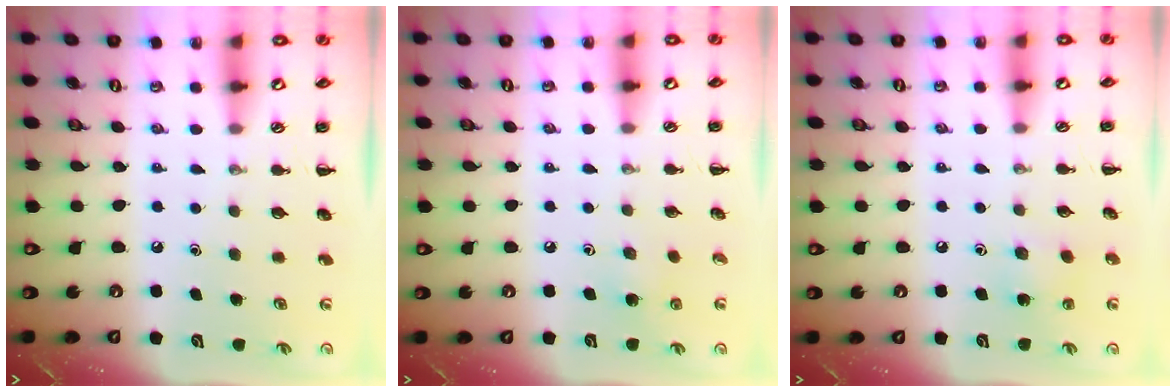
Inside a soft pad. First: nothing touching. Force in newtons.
{"total": 4.0, "press": 3.8, "slide": 1.2}
{"total": 5.5, "press": 5.3, "slide": 1.6}